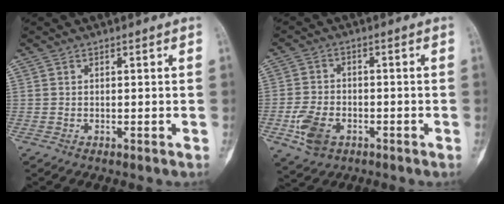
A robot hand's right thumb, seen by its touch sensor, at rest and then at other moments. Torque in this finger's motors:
{"motor_torque": [0.76, 0.57, 0.70, -0.27, 0.18]}